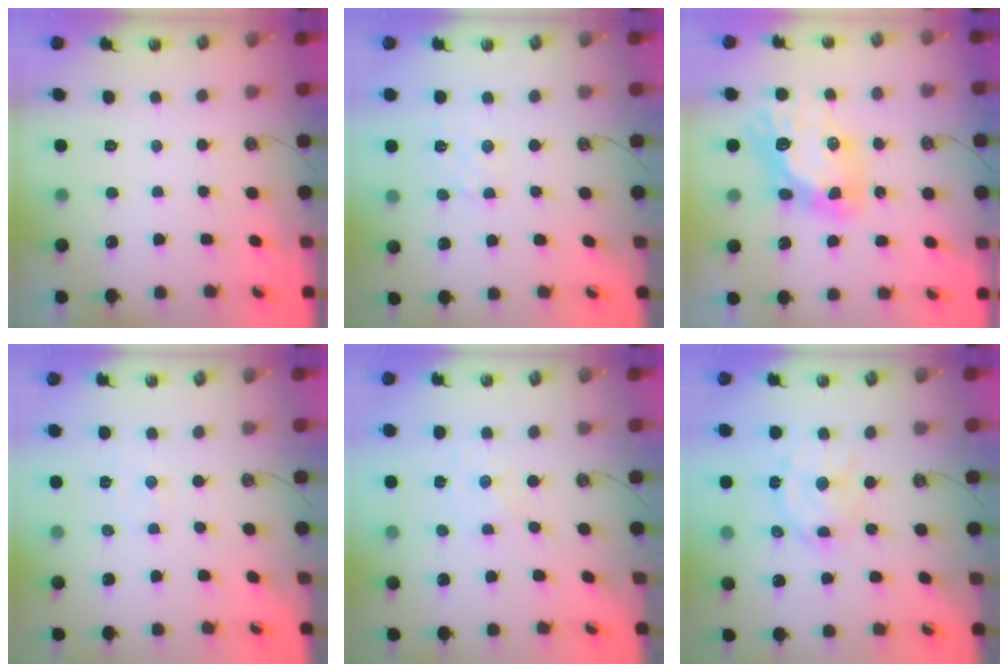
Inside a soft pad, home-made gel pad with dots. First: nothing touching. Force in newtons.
{"total": 2.8, "press": 2.7, "slide": 0.6}
{"total": 13.9, "press": 13.8, "slide": 1.5}
{"total": 3.4, "press": 3.3, "slide": 0.5}
{"total": 0.0}
{"total": 12.6, "press": 12.5, "slide": 1.1}